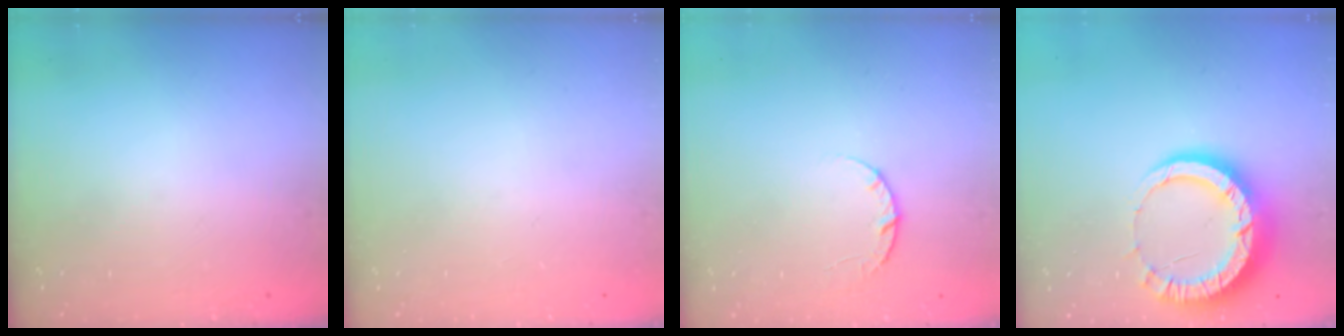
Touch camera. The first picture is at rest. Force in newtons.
{"total": 0.0}
{"total": 3.2, "press": 3.1, "slide": 0.5}
{"total": 12.8, "press": 12.8, "slide": 1.2}